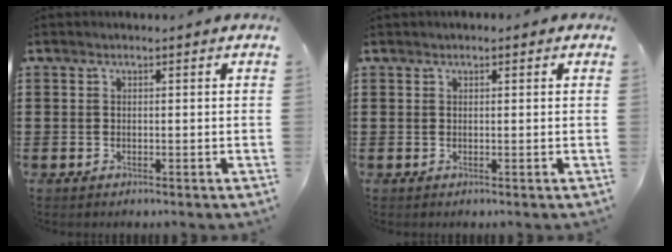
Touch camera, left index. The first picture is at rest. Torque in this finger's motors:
{"motor_torque": [2.14, 0.00, 0.83, 0.10]}